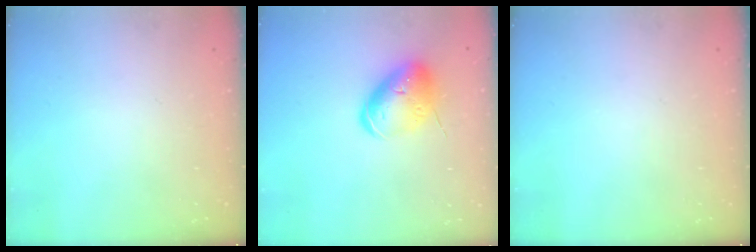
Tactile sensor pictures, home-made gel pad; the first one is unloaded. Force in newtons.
{"total": 12.9, "press": 12.7, "slide": 2.4}
{"total": 0.0}